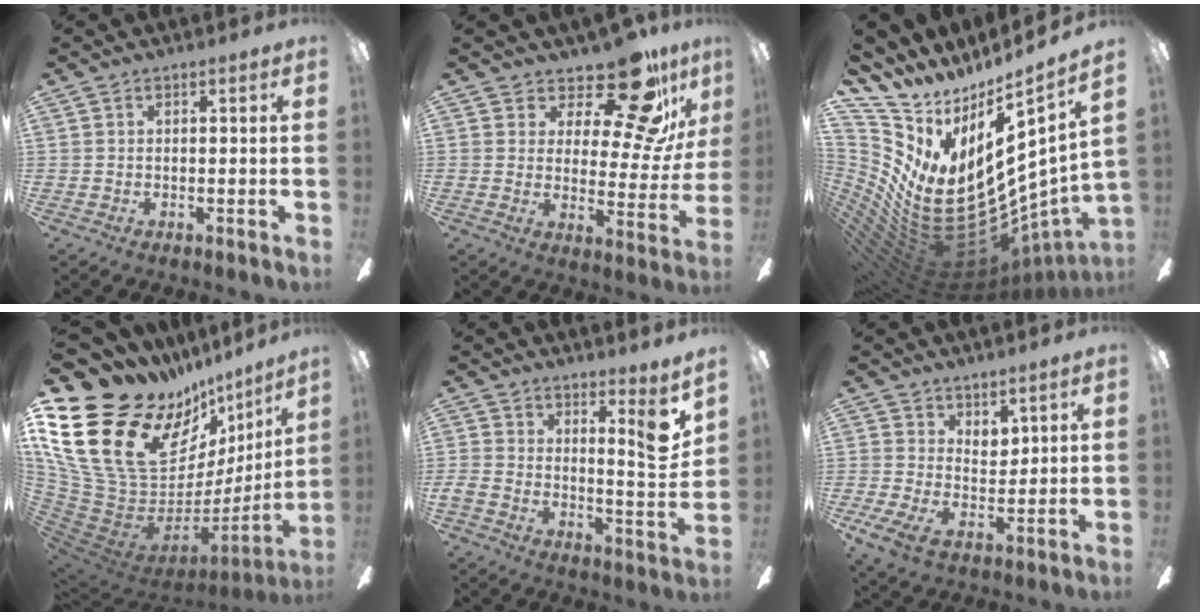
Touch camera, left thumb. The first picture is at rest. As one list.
[{"total": 16.5, "force": [12.4, 4.8, 9.8], "torque": [-0.150, -0.091, 0.204]}, {"total": 17.1, "force": [-0.9, 8.3, 14.9], "torque": [-0.271, -0.070, 0.029]}, {"total": 27.1, "force": [12.3, 15.5, 18.6], "torque": [-0.351, -0.115, 0.273]}, {"total": 8.3, "force": [4.8, 2.6, 6.2], "torque": [-0.080, -0.037, 0.078]}, {"total": 6.9, "force": [3.3, 4.7, 3.9], "torque": [-0.066, -0.020, 0.061]}]